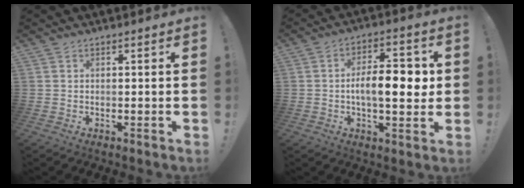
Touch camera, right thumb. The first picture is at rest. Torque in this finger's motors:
{"motor_torque": [1.73, 1.65, 1.22, -0.38, 0.11]}